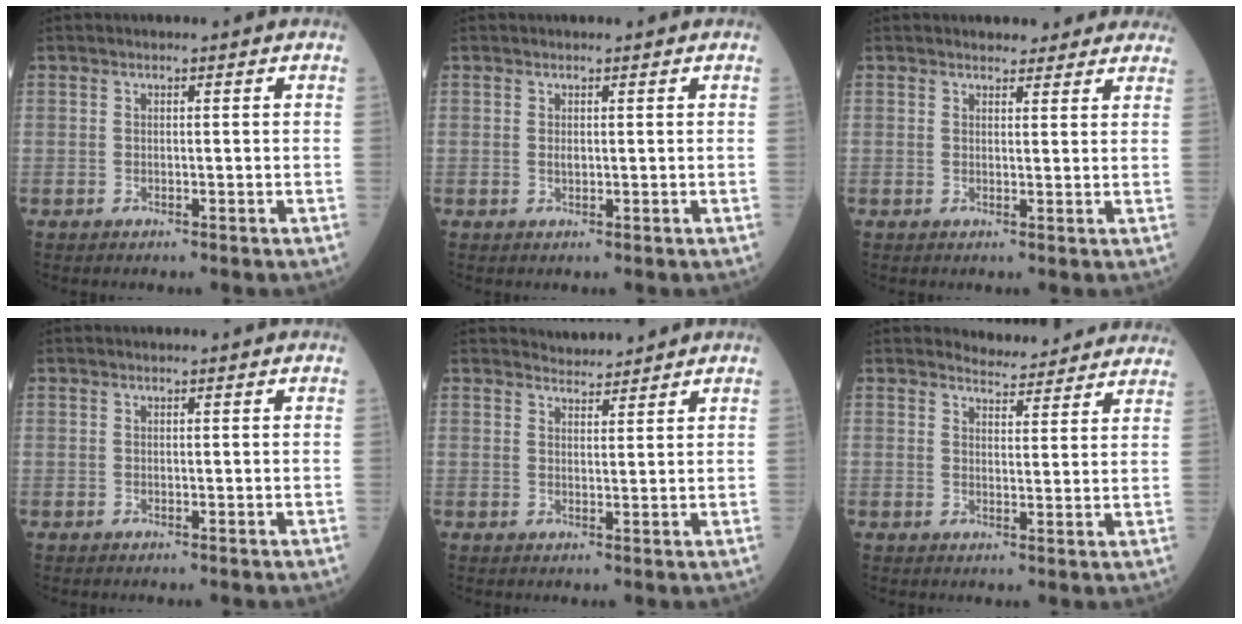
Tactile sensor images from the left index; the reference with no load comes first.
{"total": 0.7, "force": [0.1, 0.4, 0.5], "torque": [-0.009, 0.000, 0.002]}
{"total": 5.4, "force": [4.9, 1.9, 1.3], "torque": [-0.003, 0.012, 0.050]}
{"total": 0.0}
{"total": 2.8, "force": [2.8, 0.3, -0.2], "torque": [-0.005, 0.009, 0.048]}
{"total": 7.6, "force": [7.5, 1.4, 0.3], "torque": [0.005, 0.002, 0.079]}